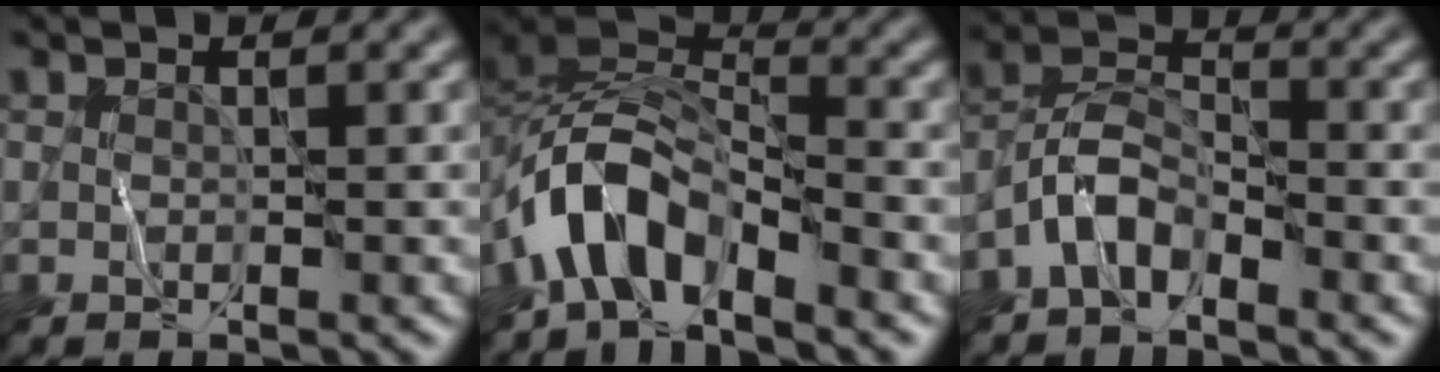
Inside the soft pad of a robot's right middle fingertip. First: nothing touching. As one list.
[{"total": 6.3, "force": [-3.8, 3.0, 4.0], "torque": [-0.061, 0.005, -0.081]}, {"total": 3.4, "force": [-2.3, 1.7, 1.9], "torque": [-0.032, 0.012, -0.056]}]